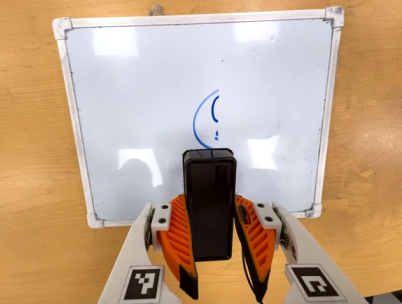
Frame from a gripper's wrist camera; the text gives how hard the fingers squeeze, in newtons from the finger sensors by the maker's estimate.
{"total": 4.6, "left": 4.2, "right": 4.9}